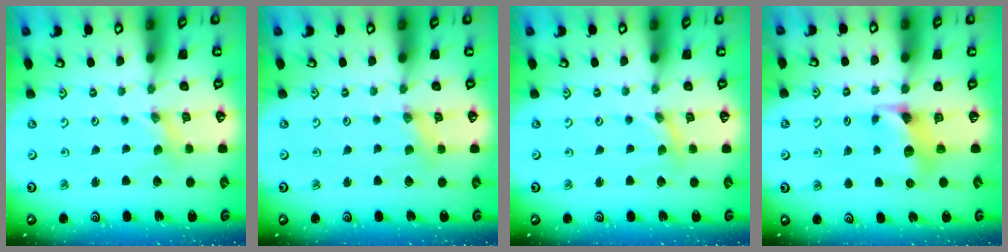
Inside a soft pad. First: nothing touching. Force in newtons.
{"total": 1.5, "press": 1.5, "slide": 0.1}
{"total": 0.0}
{"total": 7.0, "press": 7.0, "slide": 0.6}